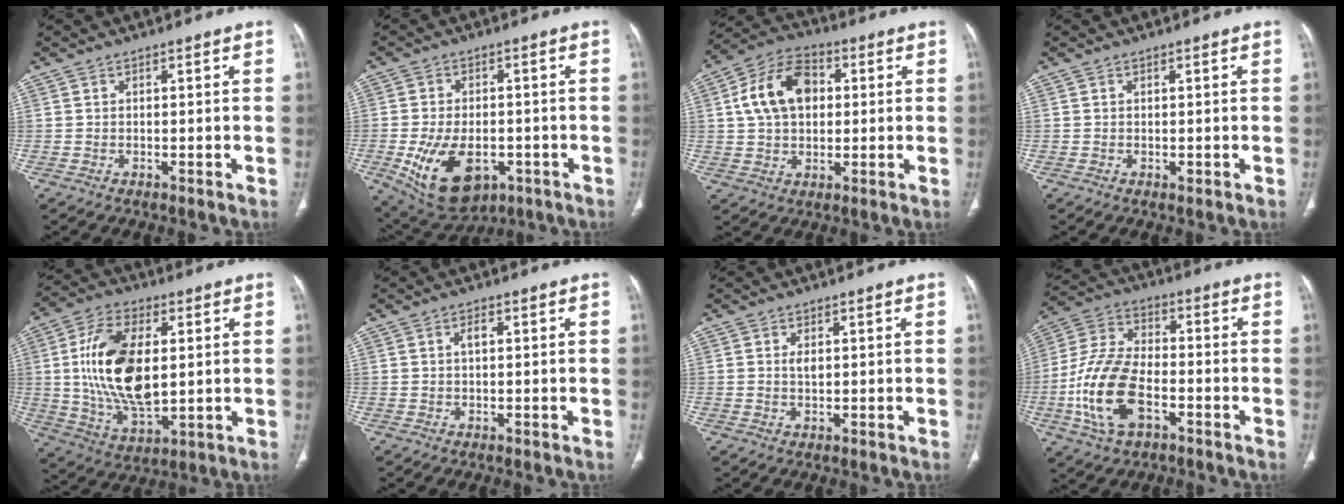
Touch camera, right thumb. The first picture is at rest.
{"total": 14.6, "force": [-4.7, 9.0, 10.5], "torque": [-0.174, 0.004, -0.054]}
{"total": 13.1, "force": [2.3, 9.1, 9.2], "torque": [-0.146, 0.017, 0.033]}
{"total": 0.7, "force": [0.0, 0.4, 0.5], "torque": [-0.007, -0.003, 0.003]}
{"total": 18.3, "force": [2.1, 9.6, 15.4], "torque": [-0.284, -0.010, 0.045]}
{"total": 1.7, "force": [0.4, 0.8, 1.5], "torque": [-0.029, 0.004, 0.007]}
{"total": 1.7, "force": [0.4, 0.9, 1.4], "torque": [-0.024, -0.002, 0.009]}
{"total": 15.5, "force": [-5.0, 8.6, 12.0], "torque": [-0.248, 0.024, -0.097]}